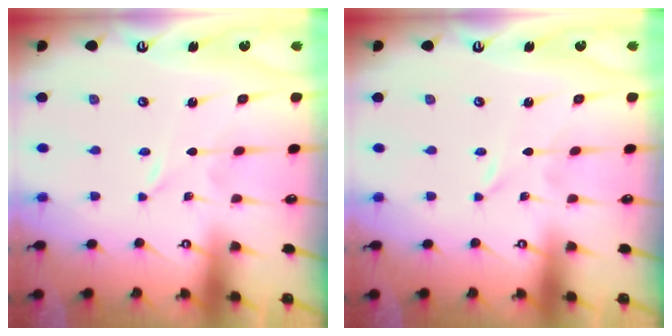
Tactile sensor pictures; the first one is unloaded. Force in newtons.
{"total": 0.0}